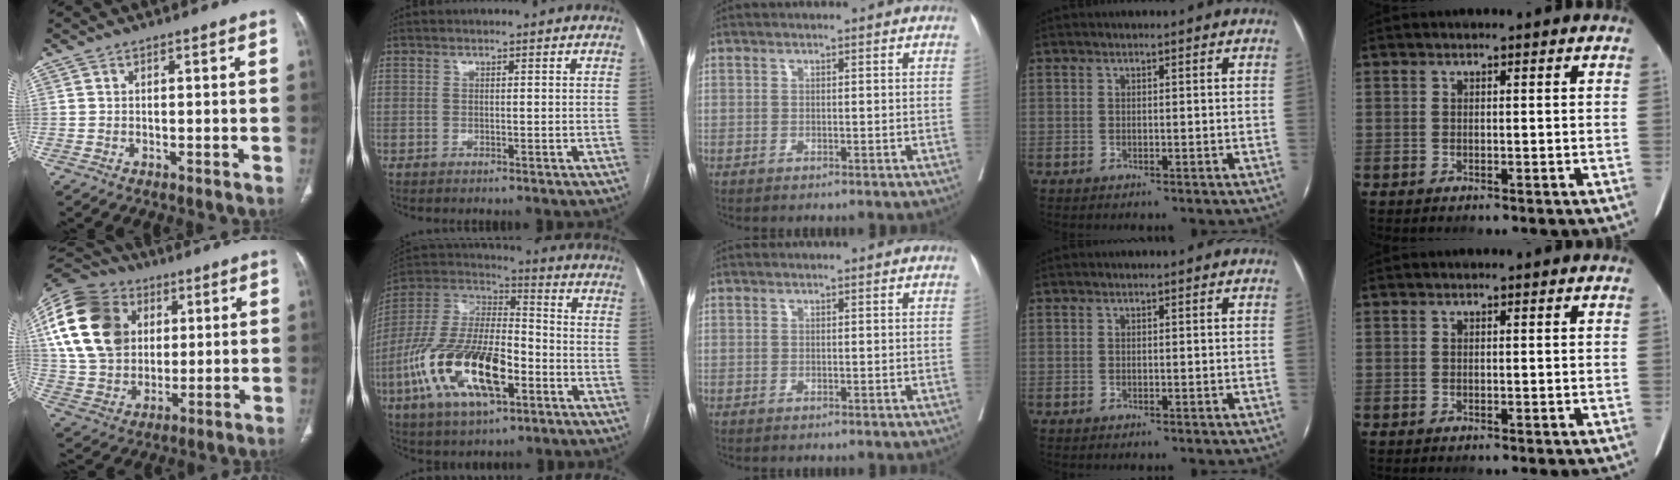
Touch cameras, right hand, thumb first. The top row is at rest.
{"thumb": {"total": 24.5, "force": [6.4, 18.7, 14.5], "torque": [-0.292, 0.021, 0.121]}, "index": {"total": 20.0, "force": [-7.2, 7.7, 17.0], "torque": [-0.356, 0.000, -0.122]}}